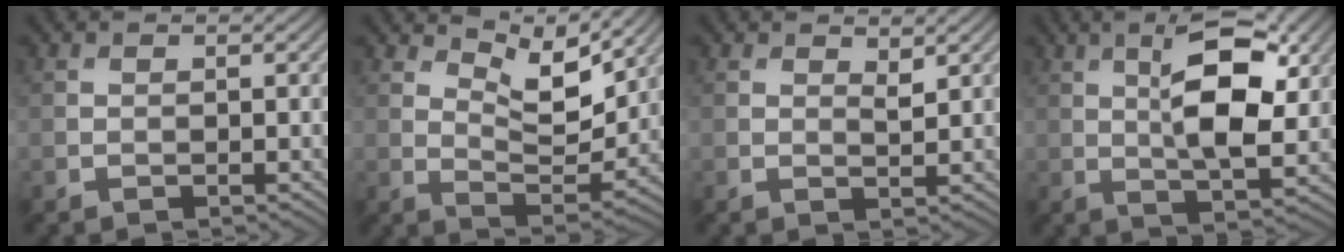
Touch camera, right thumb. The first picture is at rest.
{"total": 8.0, "force": [5.6, 2.7, 5.1], "torque": [-0.101, -0.010, 0.095]}
{"total": 1.7, "force": [1.2, 0.4, 1.1], "torque": [-0.021, -0.005, 0.023]}
{"total": 10.1, "force": [2.5, 3.7, 9.1], "torque": [-0.154, 0.001, 0.036]}